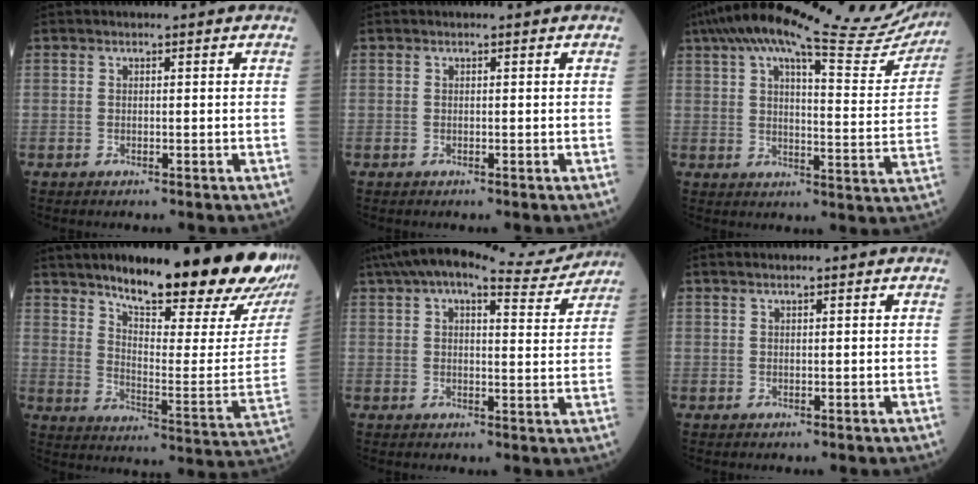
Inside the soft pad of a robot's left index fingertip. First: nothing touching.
{"total": 0.0}
{"total": 26.3, "force": [22.6, 4.1, 12.8], "torque": [-0.198, -0.012, 0.279]}
{"total": 26.5, "force": [21.7, 3.3, 14.8], "torque": [-0.220, -0.070, 0.284]}
{"total": 13.1, "force": [11.7, 2.2, 5.4], "torque": [-0.087, 0.021, 0.156]}
{"total": 1.1, "force": [0.9, 0.0, 0.6], "torque": [-0.013, 0.014, 0.020]}